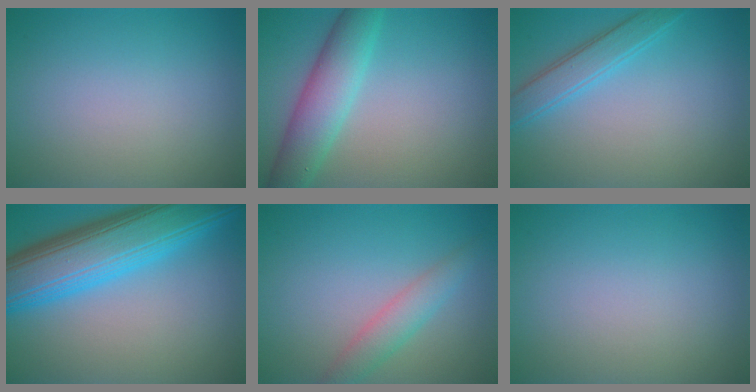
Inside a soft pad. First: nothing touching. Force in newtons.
{"total": 5.2, "press": 5.2, "slide": 0.0}
{"total": 2.8, "press": 2.8, "slide": 0.1}
{"total": 10.4, "press": 10.4, "slide": 0.2}
{"total": 2.7, "press": 2.7, "slide": 0.1}
{"total": 0.0}